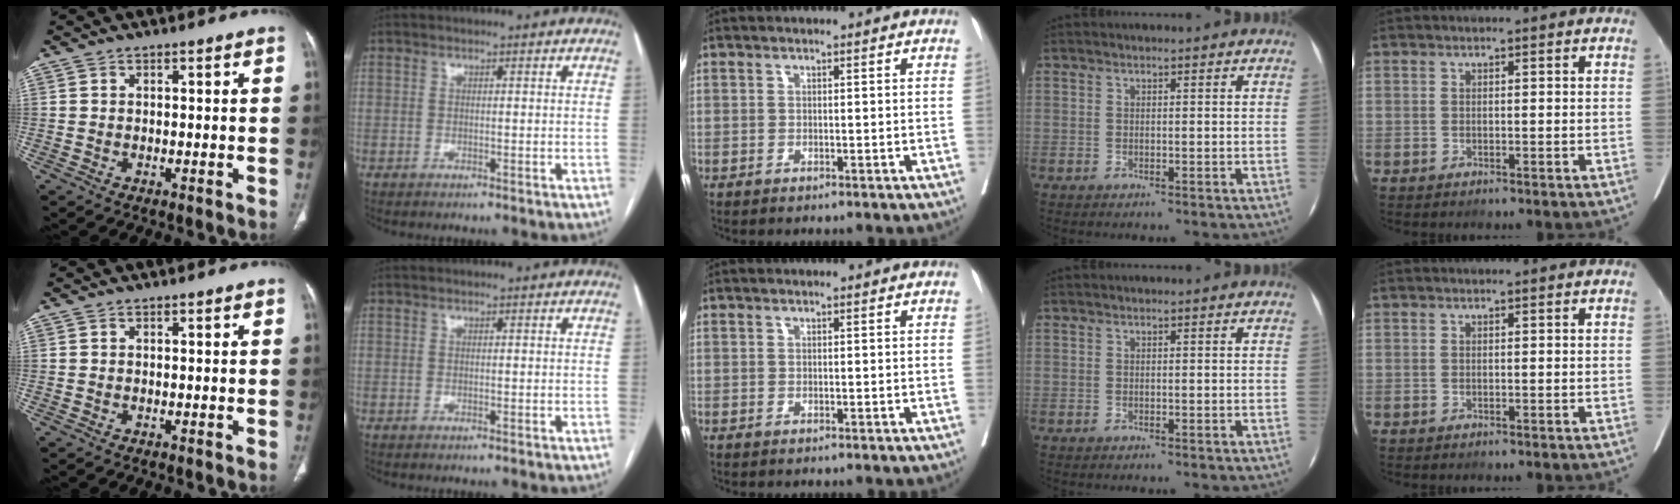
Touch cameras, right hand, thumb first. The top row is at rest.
{}